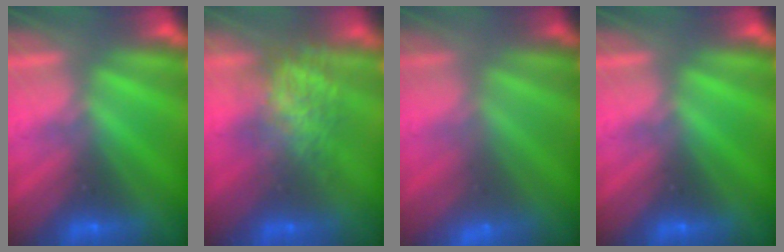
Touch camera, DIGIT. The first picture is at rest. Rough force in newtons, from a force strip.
{"total": 7.6}
{"total": 2.9}
{"total": 0.0}